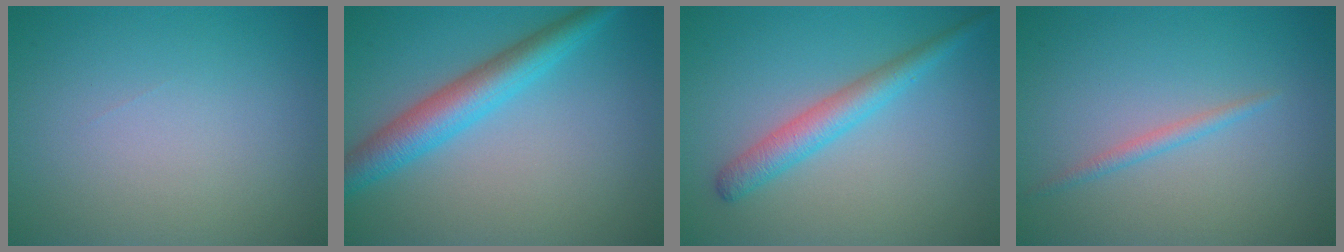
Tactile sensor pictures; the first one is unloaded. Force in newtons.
{"total": 4.9, "press": 4.9, "slide": 0.1}
{"total": 3.3, "press": 3.3, "slide": 0.1}
{"total": 1.1, "press": 1.1, "slide": 0.0}